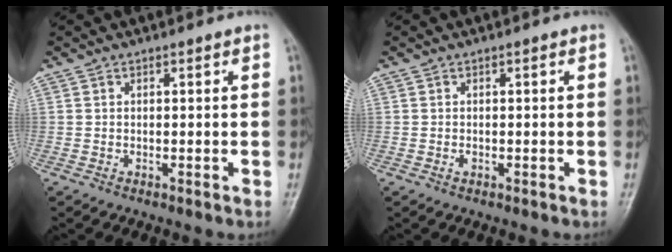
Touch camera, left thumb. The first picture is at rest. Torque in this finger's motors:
{"motor_torque": [-0.03, 0.01, 0.07, 0.00, 0.00]}